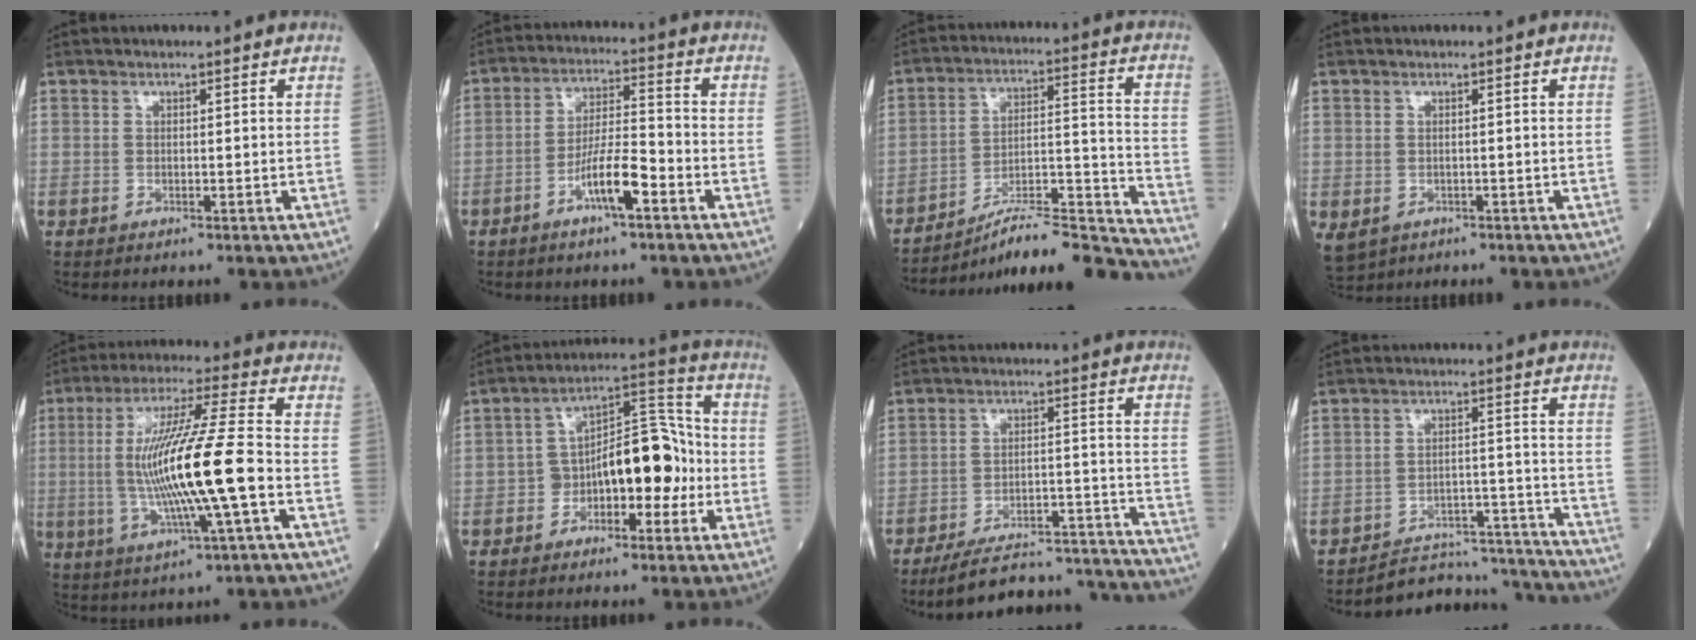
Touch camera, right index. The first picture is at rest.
{"total": 7.2, "force": [-3.7, 0.9, 6.1], "torque": [-0.119, 0.008, -0.065]}
{"total": 19.4, "force": [-18.3, -0.5, 6.3], "torque": [-0.079, 0.027, -0.280]}
{"total": 4.8, "force": [-2.3, 3.6, 2.2], "torque": [-0.047, -0.005, -0.029]}
{"total": 15.9, "force": [-2.0, 0.1, 15.7], "torque": [-0.306, 0.002, -0.040]}
{"total": 11.6, "force": [-2.5, 5.4, 10.0], "torque": [-0.160, 0.040, -0.038]}
{"total": 23.3, "force": [-22.3, 1.7, 6.6], "torque": [-0.054, 0.012, -0.302]}
{"total": 15.9, "force": [-15.7, 1.6, 1.6], "torque": [-0.002, 0.036, -0.209]}